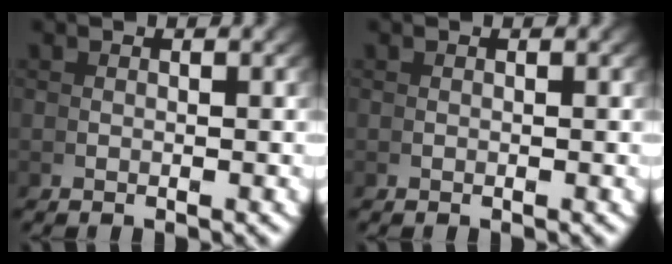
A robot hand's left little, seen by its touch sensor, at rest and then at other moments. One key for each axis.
{"total": 0.0}